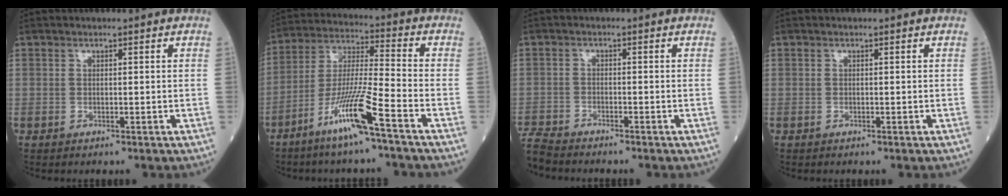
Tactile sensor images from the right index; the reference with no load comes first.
{"total": 12.6, "force": [-7.5, 0.0, 10.2], "torque": [-0.213, -0.020, -0.148]}
{"total": 7.0, "force": [-6.5, 1.6, 2.0], "torque": [-0.053, -0.014, -0.119]}
{"total": 0.0}